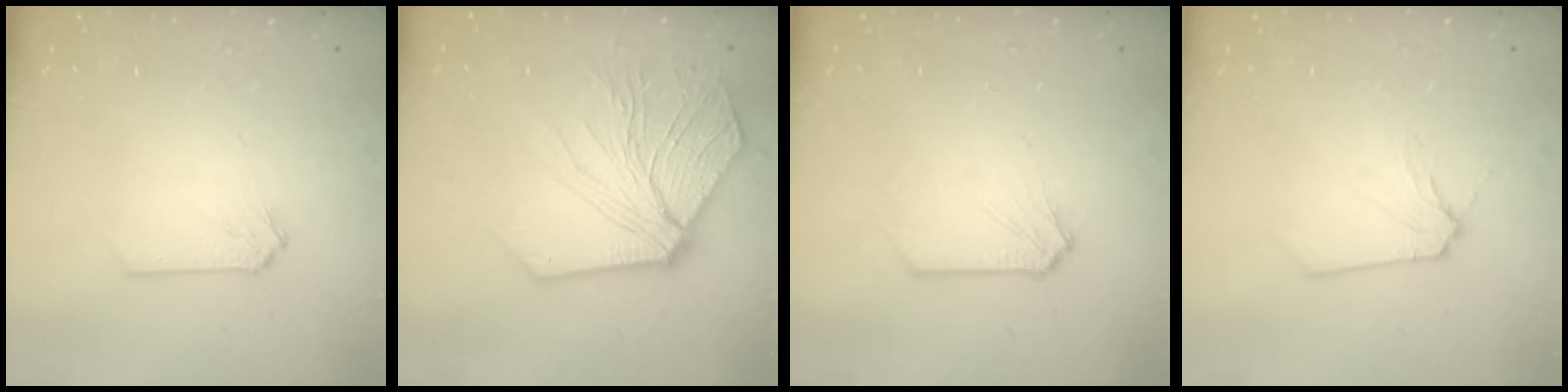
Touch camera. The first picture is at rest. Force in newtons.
{"total": 14.3, "press": 14.1, "slide": 2.0}
{"total": 0.0}
{"total": 2.8, "press": 2.7, "slide": 0.4}